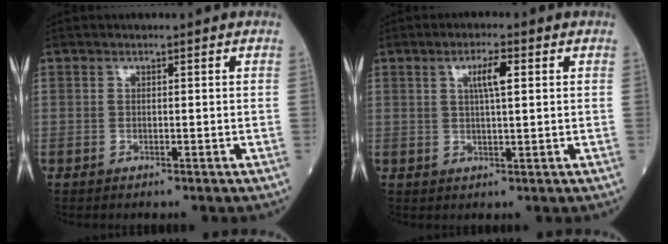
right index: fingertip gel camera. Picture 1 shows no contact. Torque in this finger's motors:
{"motor_torque": [0.24, 0.00, 0.11, 0.04]}